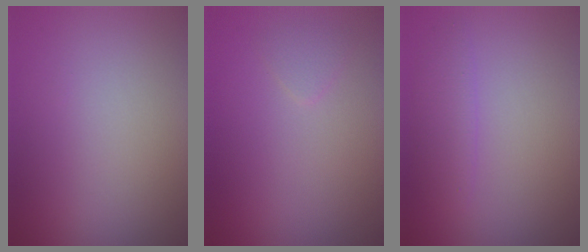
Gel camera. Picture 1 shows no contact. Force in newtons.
{"total": 0.9, "press": 0.9, "slide": 0.0}
{"total": 1.7, "press": 1.7, "slide": 0.1}